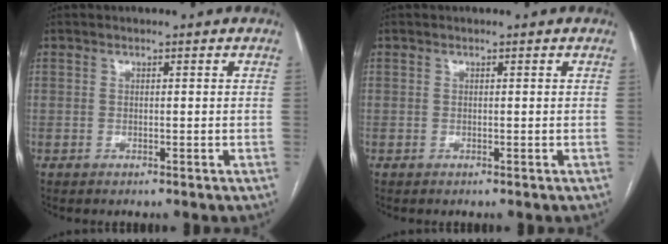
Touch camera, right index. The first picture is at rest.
{"total": 0.0}